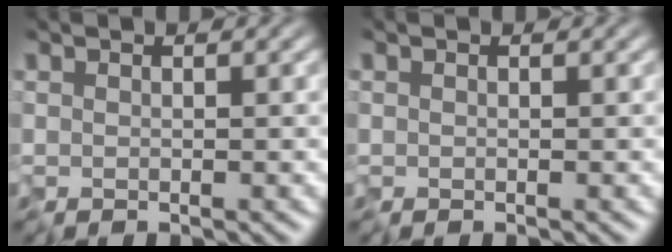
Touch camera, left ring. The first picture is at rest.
{"total": 0.0}